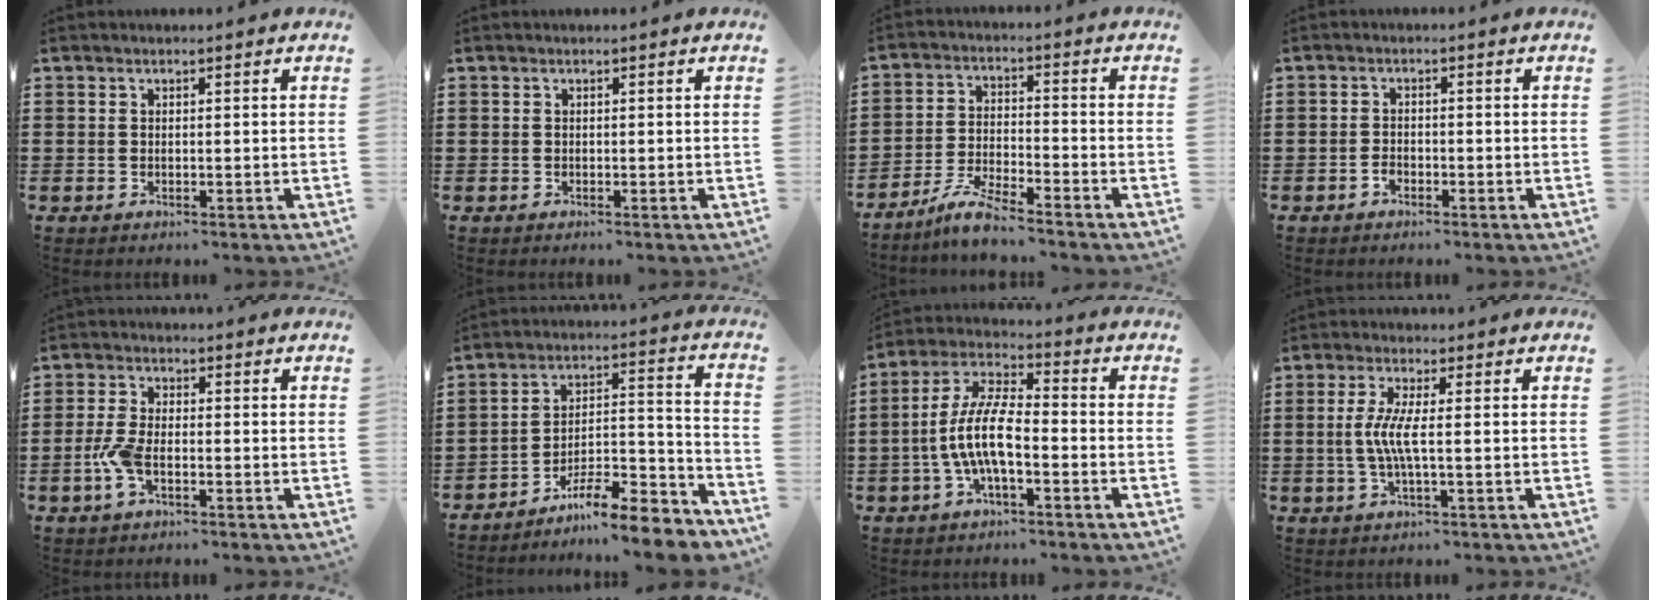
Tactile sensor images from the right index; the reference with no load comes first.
{"total": 0.0}
{"total": 5.5, "force": [-4.9, 0.3, 2.4], "torque": [-0.060, -0.006, -0.098]}
{"total": 1.3, "force": [-0.9, 0.7, 0.7], "torque": [-0.015, -0.002, -0.017]}
{"total": 4.6, "force": [-1.5, 1.8, 4.0], "torque": [-0.095, -0.003, -0.034]}
{"total": 9.5, "force": [-8.4, 1.2, 4.2], "torque": [-0.051, 0.023, -0.159]}
{"total": 9.4, "force": [-2.6, 2.9, 8.6], "torque": [-0.201, -0.010, -0.057]}
{"total": 4.8, "force": [-0.3, 0.1, 4.8], "torque": [-0.109, -0.012, -0.016]}